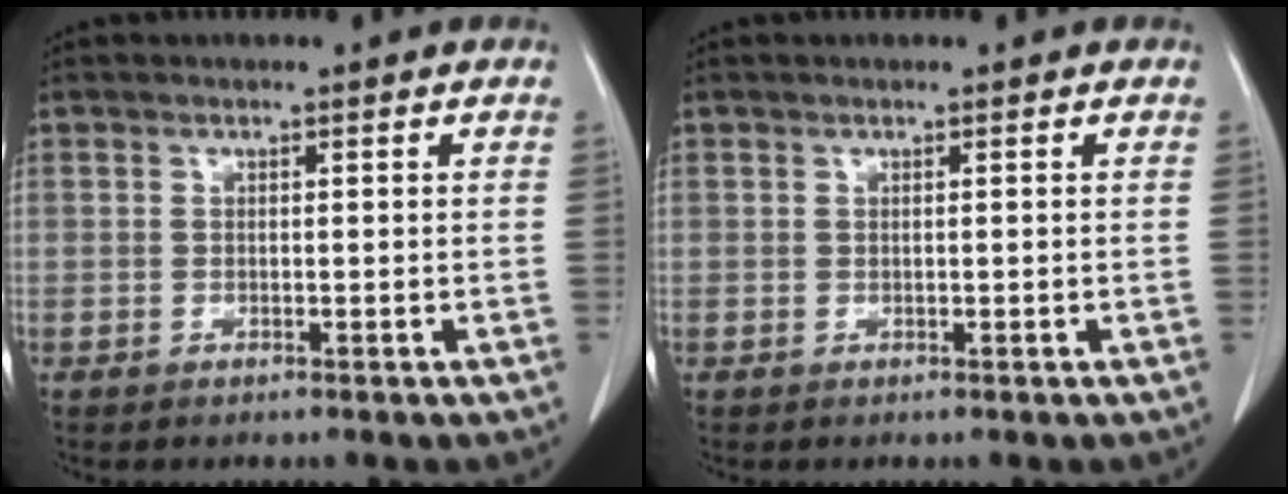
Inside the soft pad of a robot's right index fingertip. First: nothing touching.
{"total": 0.0}